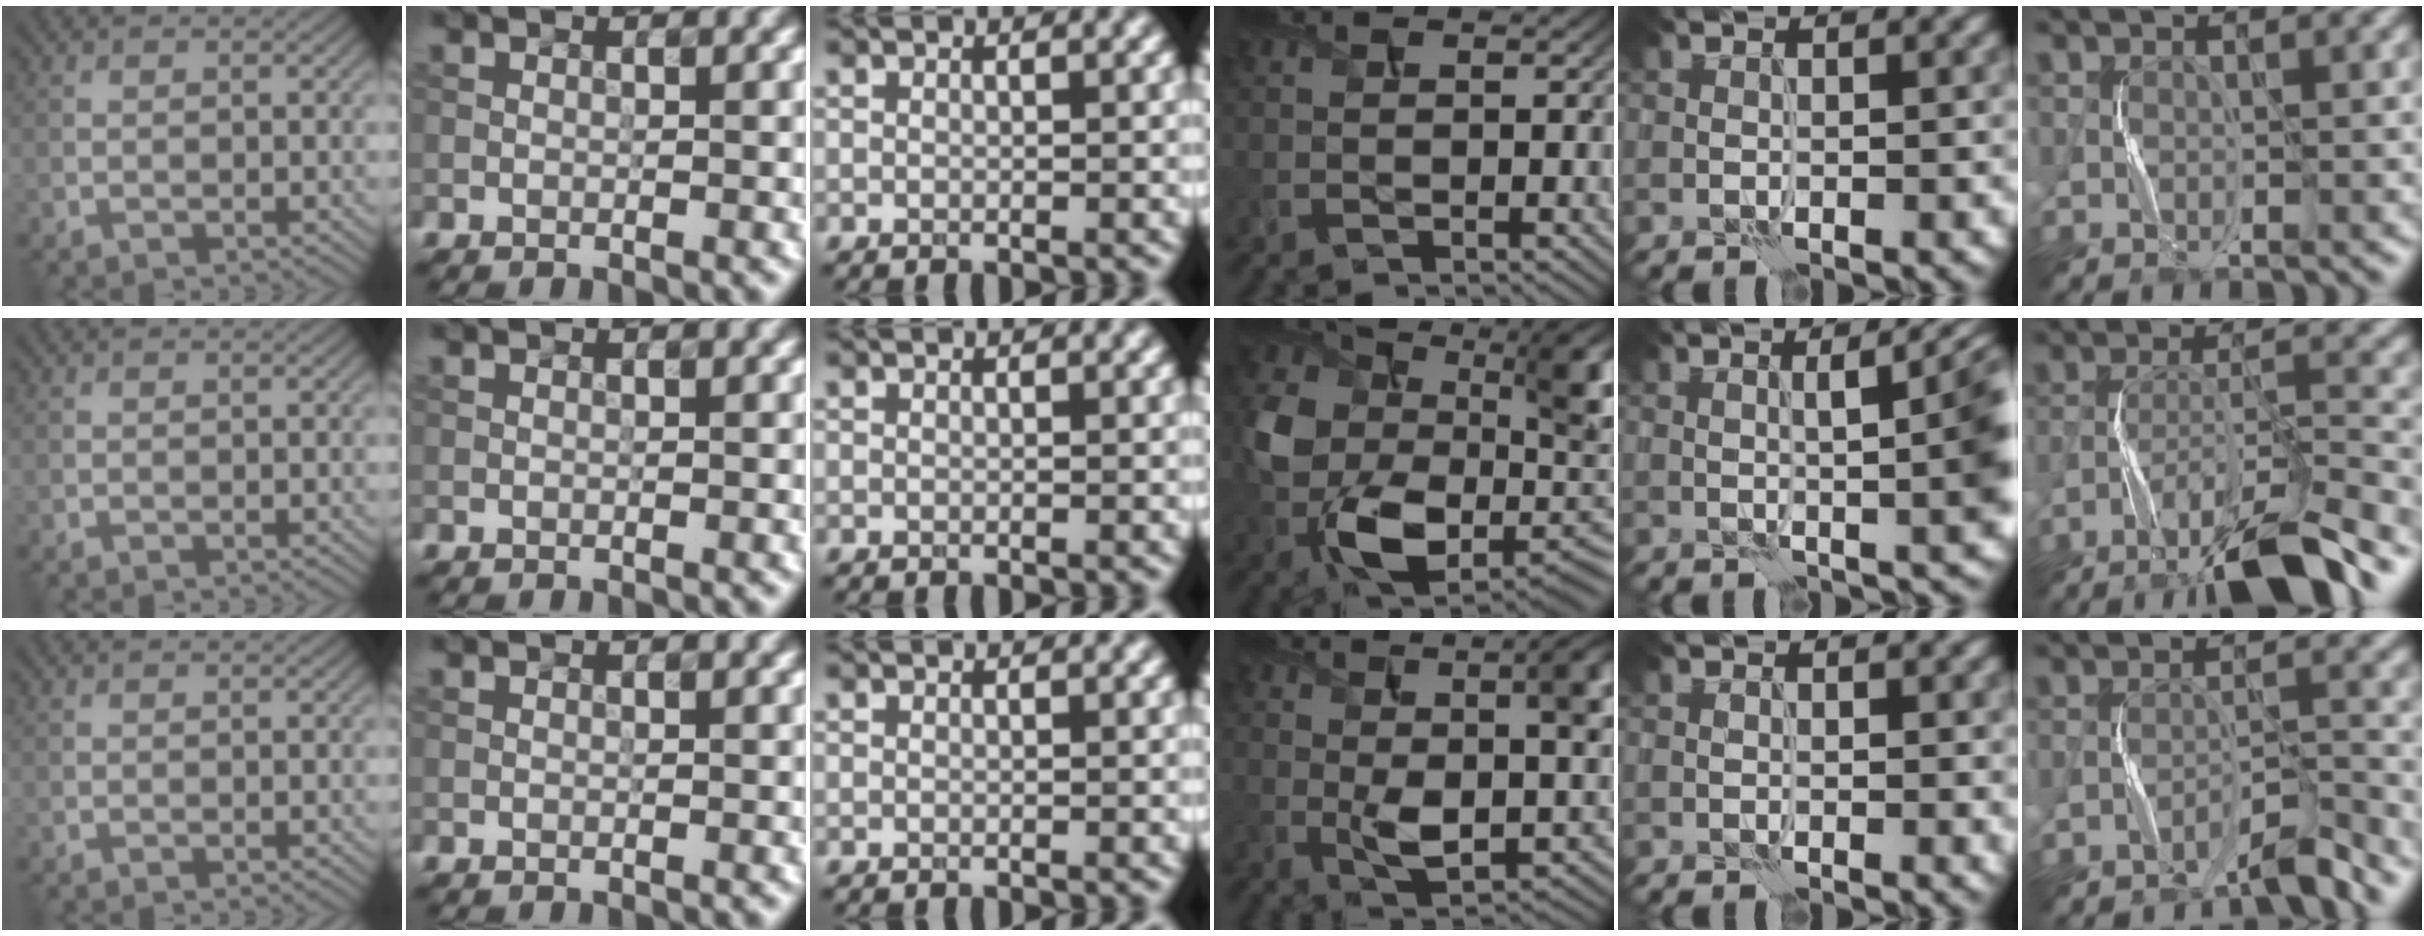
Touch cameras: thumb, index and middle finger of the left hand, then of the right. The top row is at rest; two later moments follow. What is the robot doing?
{"motion": "squeeze", "object": "stress ball aka squeeze ball"}